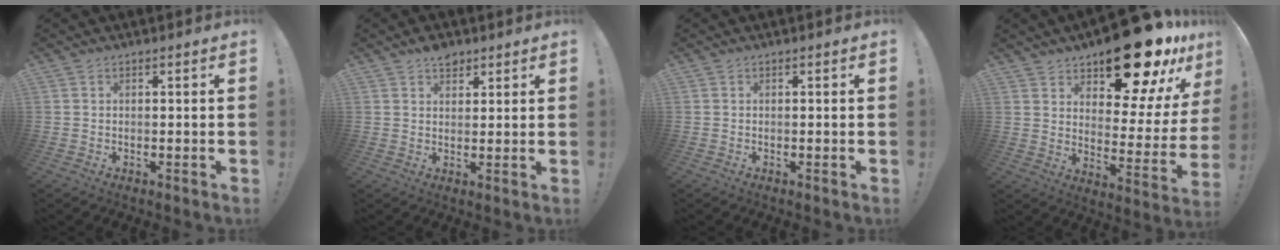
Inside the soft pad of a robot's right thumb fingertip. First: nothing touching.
{"total": 4.7, "force": [3.4, 2.7, 1.7], "torque": [-0.013, -0.014, 0.060]}
{"total": 0.0}
{"total": 21.0, "force": [15.8, 8.5, 11.0], "torque": [-0.134, -0.114, 0.267]}